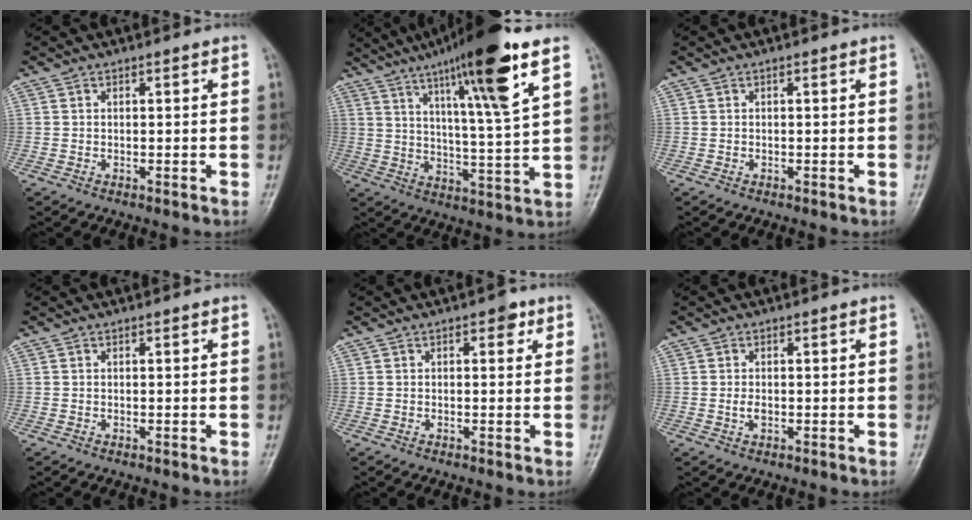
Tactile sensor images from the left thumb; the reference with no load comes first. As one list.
[{"total": 18.4, "force": [10.6, 1.5, 15.1], "torque": [-0.235, -0.043, 0.168]}, {"total": 0.0}, {"total": 0.0}, {"total": 2.2, "force": [1.0, 1.3, 1.4], "torque": [-0.003, 0.001, 0.008]}, {"total": 1.6, "force": [-0.1, 1.1, 1.2], "torque": [-0.021, 0.000, -0.003]}]